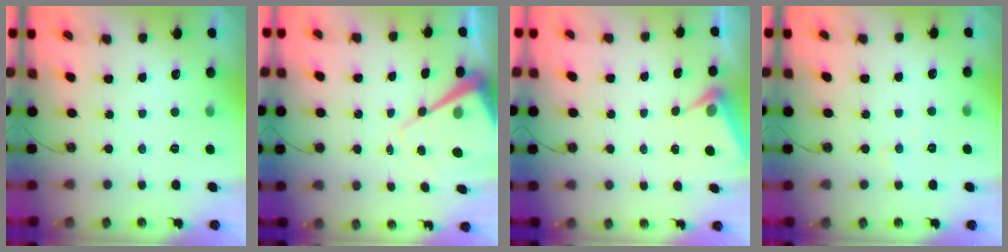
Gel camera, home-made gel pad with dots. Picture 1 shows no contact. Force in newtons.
{"total": 13.7, "press": 13.7, "slide": 1.2}
{"total": 5.6, "press": 5.6, "slide": 0.4}
{"total": 5.1, "press": 5.0, "slide": 0.8}